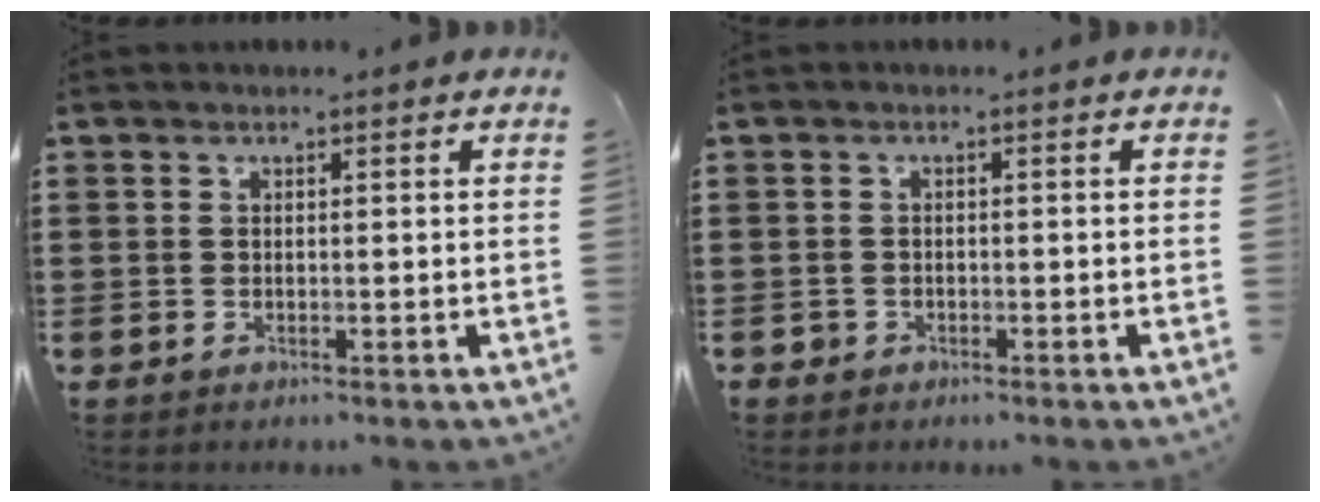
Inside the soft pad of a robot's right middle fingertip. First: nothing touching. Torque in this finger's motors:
{"motor_torque": [-0.08, -0.09, 0.05, -0.01]}